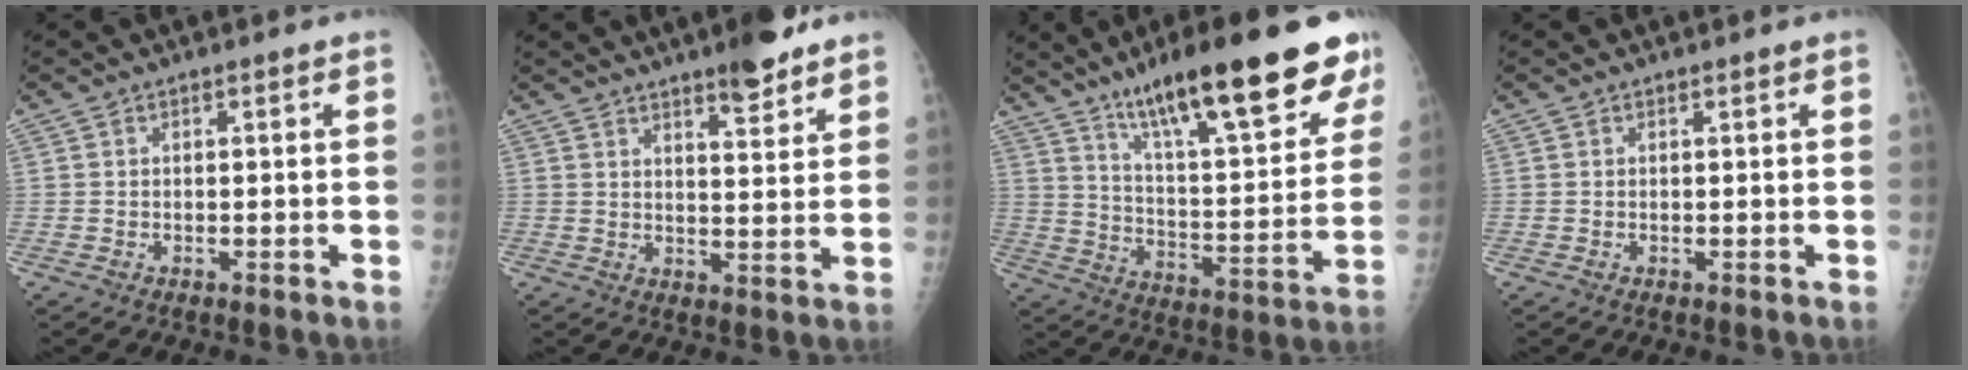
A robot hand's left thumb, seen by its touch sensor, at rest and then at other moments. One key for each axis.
{"total": 7.9, "fx": 5.8, "fy": 1.9, "fz": 5.0, "tx": -0.057, "ty": -0.038, "tz": 0.084}
{"total": 25.6, "fx": 16.9, "fy": 5.8, "fz": 18.3, "tx": -0.250, "ty": -0.054, "tz": 0.268}
{"total": 0.0}